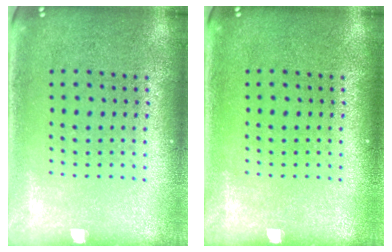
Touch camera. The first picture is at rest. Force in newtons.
{"total": 0.0}